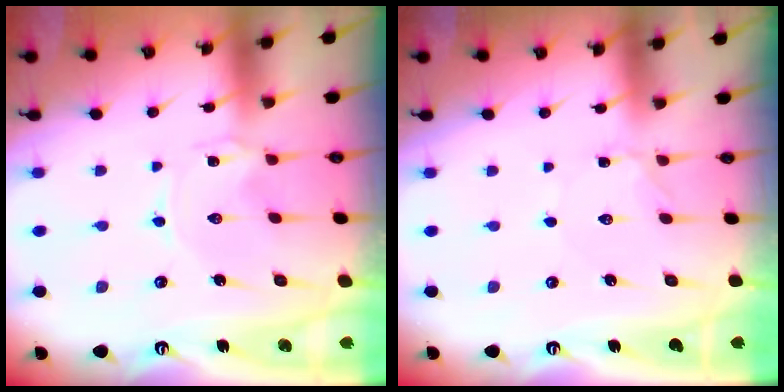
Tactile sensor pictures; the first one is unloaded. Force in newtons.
{"total": 1.6, "press": 1.6, "slide": 0.2}